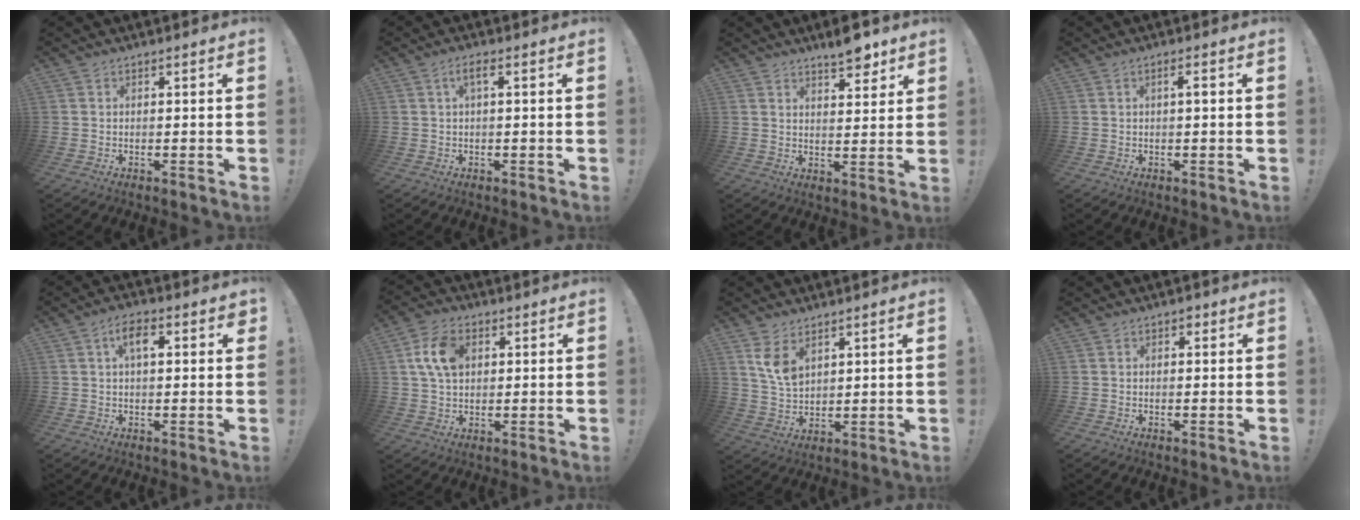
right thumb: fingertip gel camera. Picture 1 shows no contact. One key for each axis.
{"total": 2.8, "fx": 0.2, "fy": 0.5, "fz": 2.8, "tx": -0.050, "ty": 0.006, "tz": 0.000}
{"total": 6.8, "fx": 5.5, "fy": 1.9, "fz": 3.6, "tx": -0.038, "ty": -0.039, "tz": 0.091}
{"total": 1.7, "fx": 0.0, "fy": 0.0, "fz": 1.7, "tx": -0.031, "ty": 0.003, "tz": -0.005}
{"total": 6.1, "fx": 1.8, "fy": 2.9, "fz": 5.1, "tx": -0.079, "ty": 0.005, "tz": 0.028}
{"total": 10.7, "fx": 2.6, "fy": 7.3, "fz": 7.5, "tx": -0.142, "ty": 0.010, "tz": 0.052}
{"total": 7.8, "fx": 4.5, "fy": 4.4, "fz": 4.6, "tx": -0.072, "ty": -0.021, "tz": 0.084}
{"total": 0.8, "fx": 0.1, "fy": 0.7, "fz": 0.3, "tx": 0.000, "ty": 0.001, "tz": 0.001}